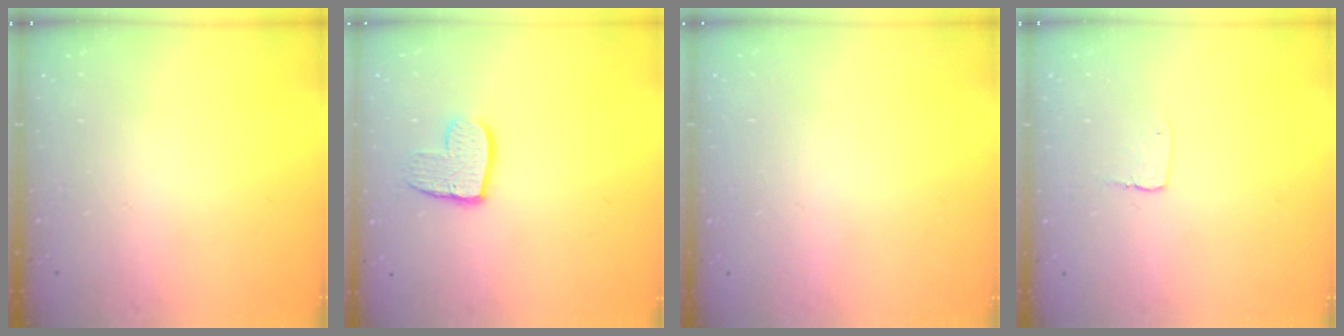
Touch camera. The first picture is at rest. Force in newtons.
{"total": 10.9, "press": 10.9, "slide": 0.9}
{"total": 0.0}
{"total": 2.9, "press": 2.9, "slide": 0.2}